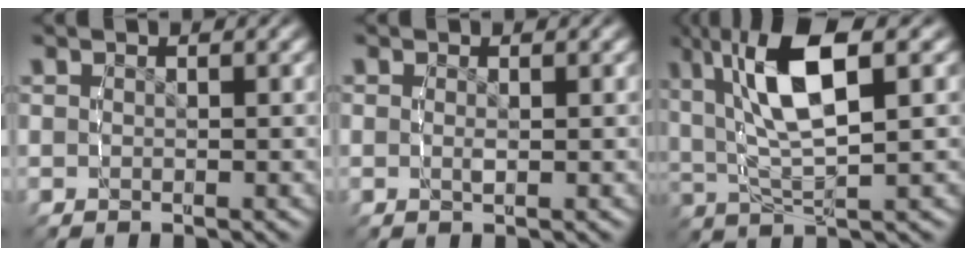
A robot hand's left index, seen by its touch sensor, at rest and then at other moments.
{"total": 0.6, "force": [0.2, 0.3, 0.5], "torque": [-0.014, -0.008, 0.006]}
{"total": 9.2, "force": [3.1, 3.6, 7.9], "torque": [-0.158, 0.009, 0.055]}